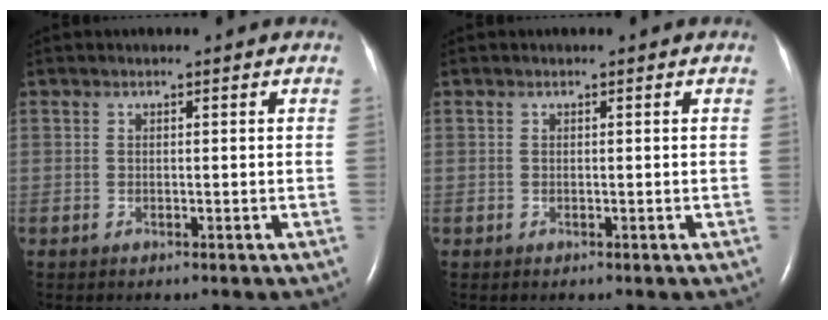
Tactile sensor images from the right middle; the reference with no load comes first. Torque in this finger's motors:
{"motor_torque": [-0.06, 0.06, -0.02, 0.00]}